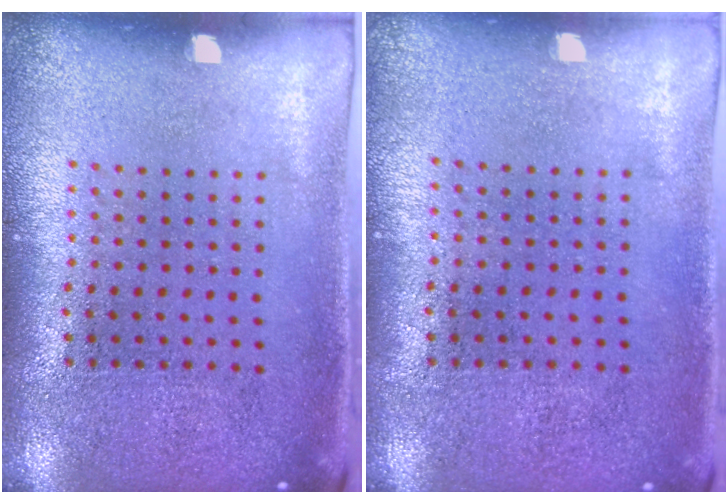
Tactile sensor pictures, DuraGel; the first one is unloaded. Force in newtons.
{"total": 0.0}